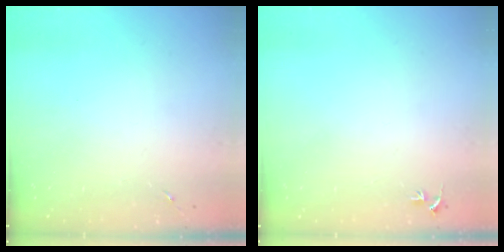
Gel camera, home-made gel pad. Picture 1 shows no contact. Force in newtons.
{"total": 3.1, "press": 3.1, "slide": 0.3}